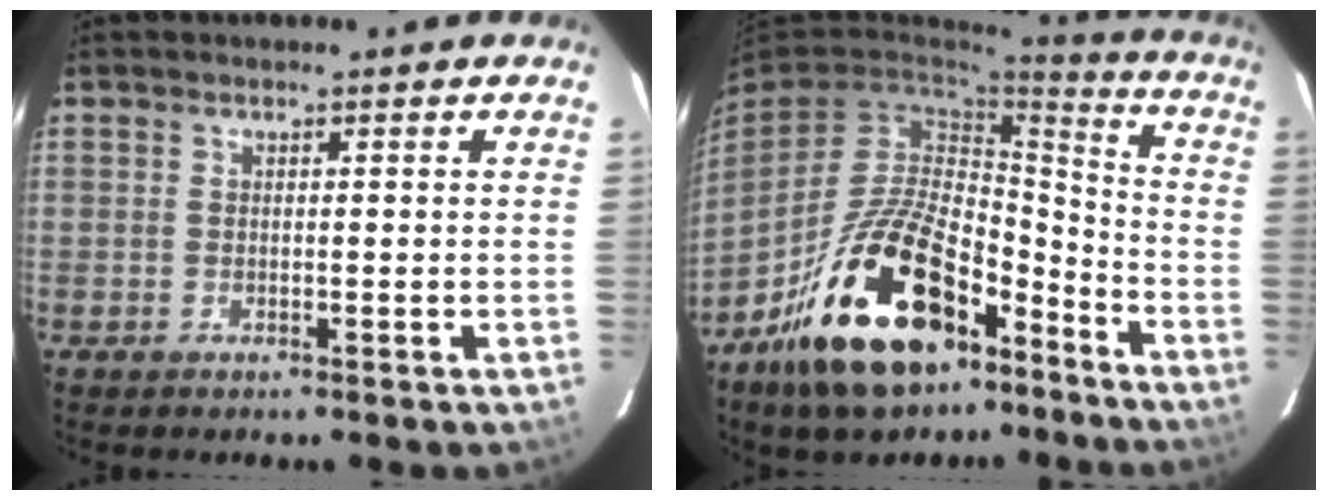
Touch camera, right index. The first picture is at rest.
{"total": 22.7, "force": [-13.2, 11.4, 14.5], "torque": [-0.276, 0.013, -0.206]}